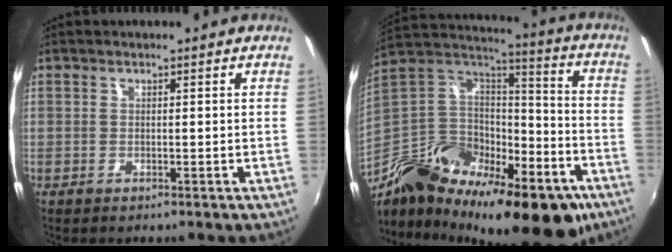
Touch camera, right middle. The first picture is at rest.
{"total": 32.5, "force": [-19.1, 15.4, 21.3], "torque": [-0.373, -0.012, -0.285]}